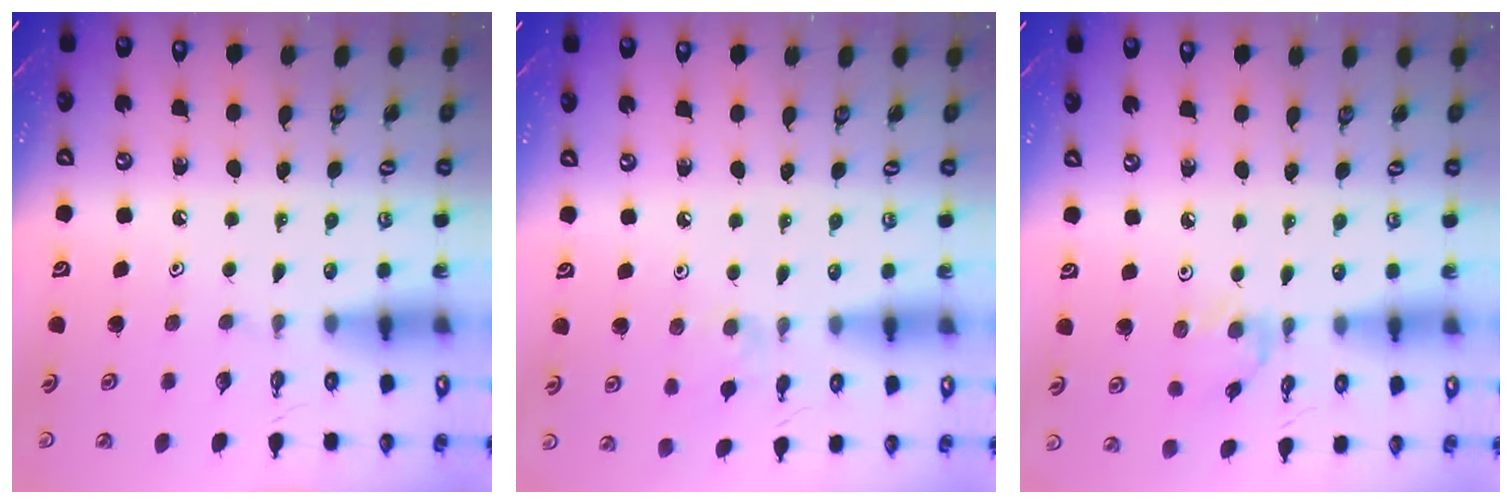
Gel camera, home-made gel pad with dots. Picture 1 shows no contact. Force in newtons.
{"total": 4.2, "press": 4.1, "slide": 0.7}
{"total": 3.0, "press": 3.0, "slide": 0.5}